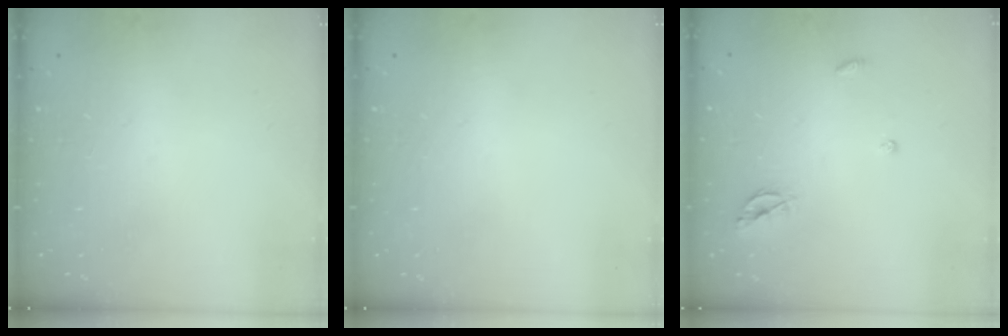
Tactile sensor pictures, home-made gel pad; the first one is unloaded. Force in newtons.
{"total": 0.0}
{"total": 5.5, "press": 5.5, "slide": 0.2}